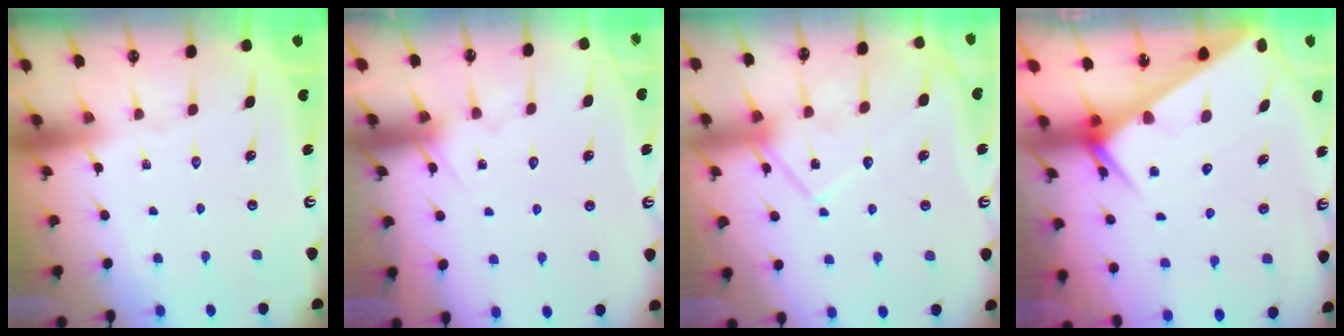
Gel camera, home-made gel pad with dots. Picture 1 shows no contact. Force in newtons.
{"total": 6.8, "press": 6.8, "slide": 0.5}
{"total": 13.5, "press": 13.5, "slide": 0.9}
{"total": 4.8, "press": 4.7, "slide": 0.4}